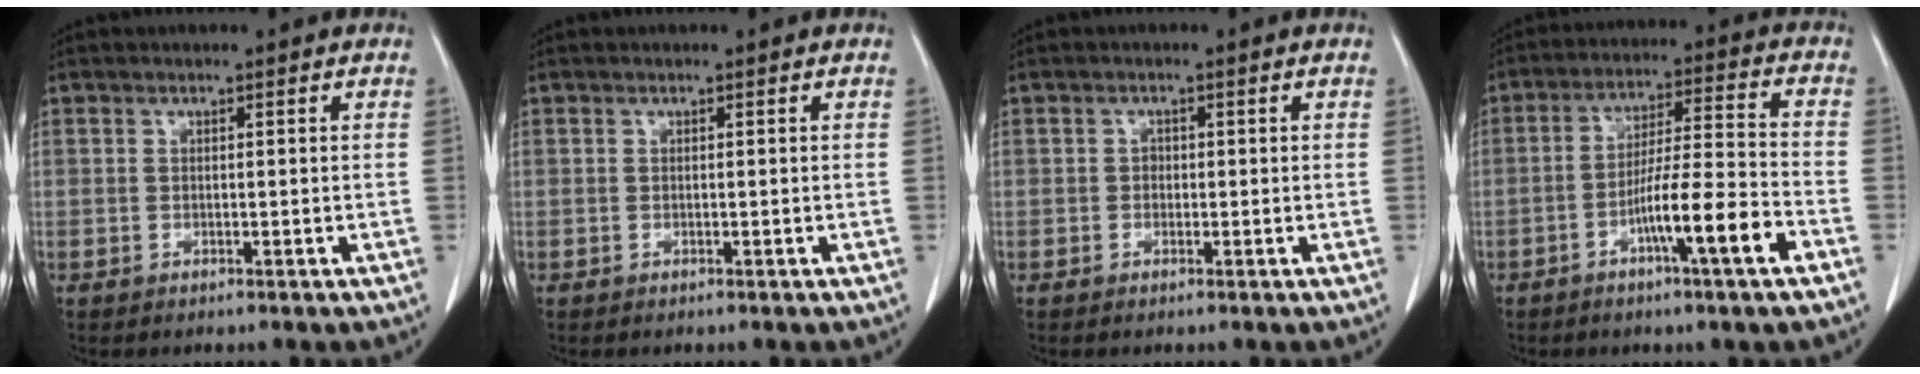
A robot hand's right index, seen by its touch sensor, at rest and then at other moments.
{"total": 0.0}
{"total": 1.0, "force": [-0.1, 0.9, 0.4], "torque": [-0.002, 0.004, -0.004]}
{"total": 10.1, "force": [-4.6, 0.0, 9.0], "torque": [-0.147, 0.004, -0.079]}